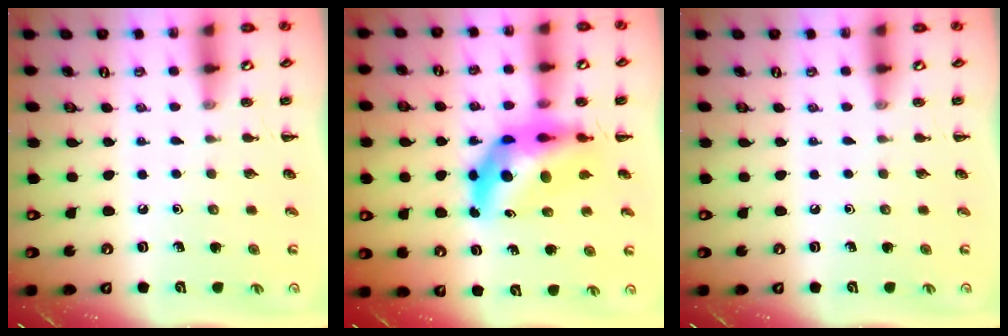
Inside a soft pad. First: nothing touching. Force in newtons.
{"total": 11.2, "press": 10.6, "slide": 3.6}
{"total": 0.0}